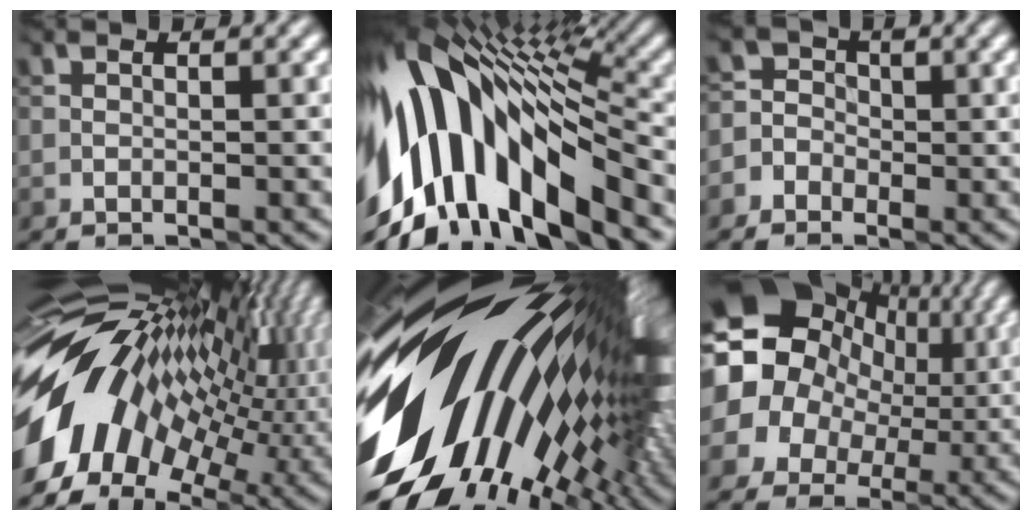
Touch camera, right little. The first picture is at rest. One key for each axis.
{"total": 13.6, "fx": -1.8, "fy": 6.8, "fz": 11.6, "tx": -0.215, "ty": 0.012, "tz": -0.014}
{"total": 1.6, "fx": -0.9, "fy": 1.3, "fz": -0.3, "tx": 0.017, "ty": 0.007, "tz": -0.025}
{"total": 16.7, "fx": 1.1, "fy": 9.0, "fz": 14.0, "tx": -0.246, "ty": 0.003, "tz": 0.014}
{"total": 19.2, "fx": 0.4, "fy": 10.7, "fz": 16.0, "tx": -0.272, "ty": -0.055, "tz": 0.017}
{"total": 17.4, "fx": 3.7, "fy": 15.6, "fz": 6.8, "tx": -0.148, "ty": 0.024, "tz": 0.031}